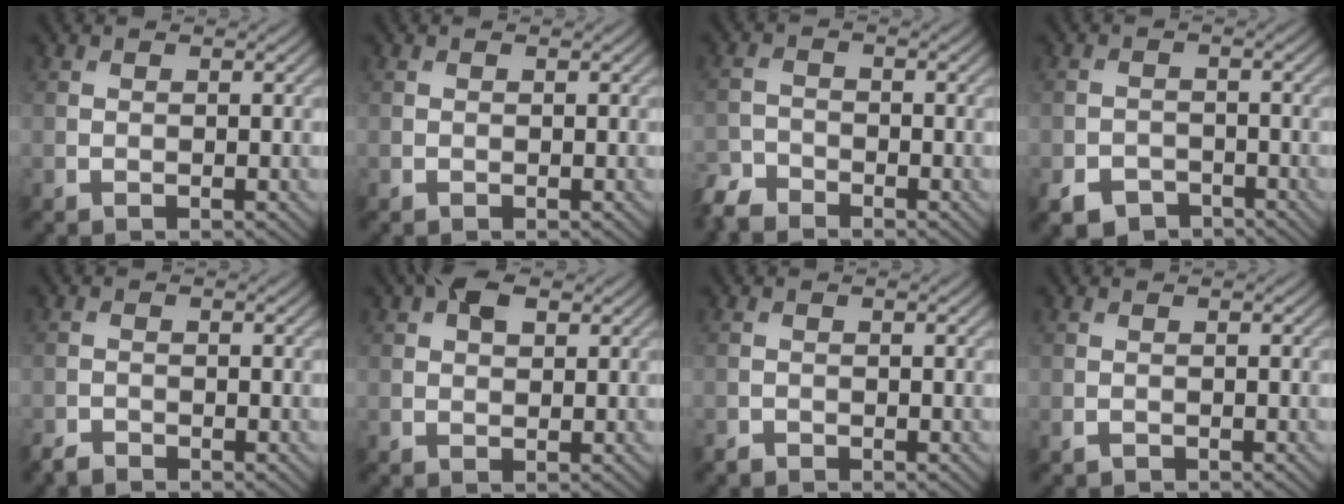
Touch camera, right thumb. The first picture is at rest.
{"total": 0.0}
{"total": 3.3, "force": [-3.1, 0.9, 0.6], "torque": [-0.017, -0.005, -0.074]}
{"total": 3.7, "force": [-2.7, 2.2, 1.3], "torque": [-0.025, -0.005, -0.052]}
{"total": 1.5, "force": [-1.5, 0.3, 0.1], "torque": [-0.004, 0.001, -0.033]}
{"total": 3.6, "force": [1.7, 2.0, 2.4], "torque": [-0.046, 0.008, 0.025]}
{"total": 0.9, "force": [-0.9, 0.3, 0.0], "torque": [-0.002, 0.000, -0.018]}
{"total": 0.8, "force": [-0.7, 0.3, 0.2], "torque": [-0.005, 0.000, -0.013]}